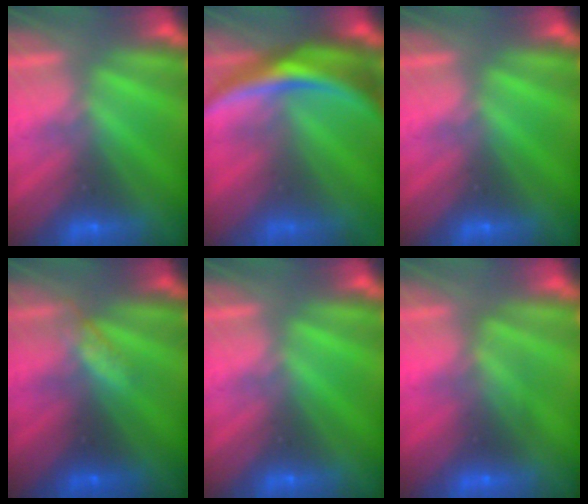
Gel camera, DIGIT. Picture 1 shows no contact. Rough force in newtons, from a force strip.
{"total": 8.0}
{"total": 0.0}
{"total": 3.2}
{"total": 0.0}
{"total": 2.6}